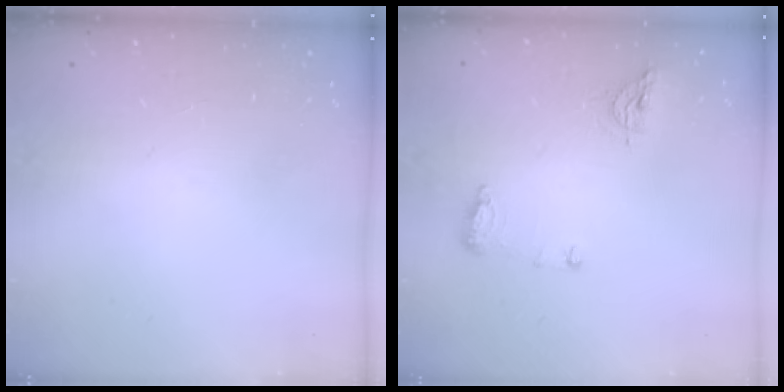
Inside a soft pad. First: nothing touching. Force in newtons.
{"total": 7.9, "press": 7.8, "slide": 1.5}